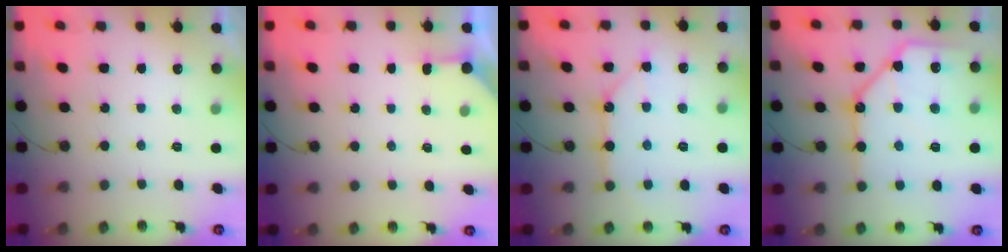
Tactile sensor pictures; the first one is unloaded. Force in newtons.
{"total": 2.8, "press": 2.8, "slide": 0.4}
{"total": 10.5, "press": 10.5, "slide": 1.0}
{"total": 17.3, "press": 17.2, "slide": 2.0}